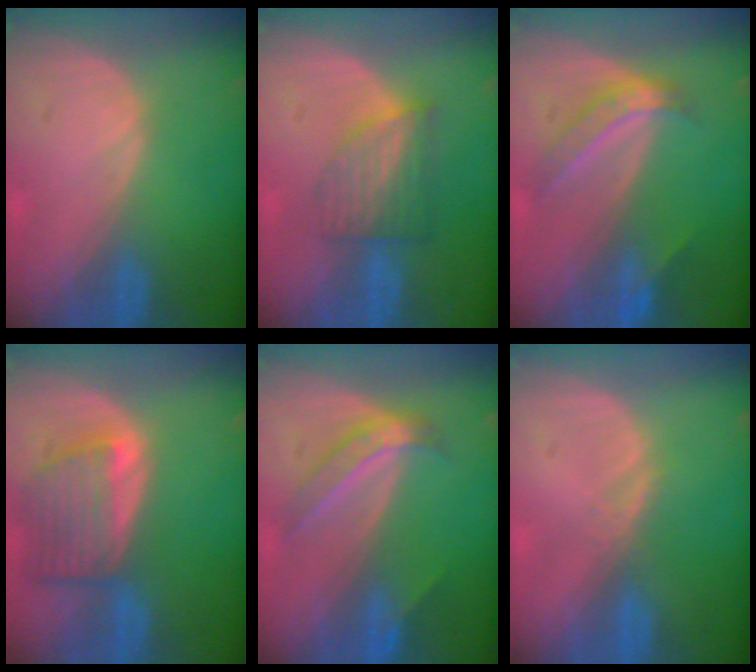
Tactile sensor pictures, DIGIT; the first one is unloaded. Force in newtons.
{"total": 6.3, "press": 5.6, "slide": 2.9}
{"total": 5.6, "press": 4.8, "slide": 2.9}
{"total": 7.2, "press": 6.7, "slide": 2.8}
{"total": 5.2, "press": 4.8, "slide": 2.2}
{"total": 1.2, "press": 1.0, "slide": 0.7}